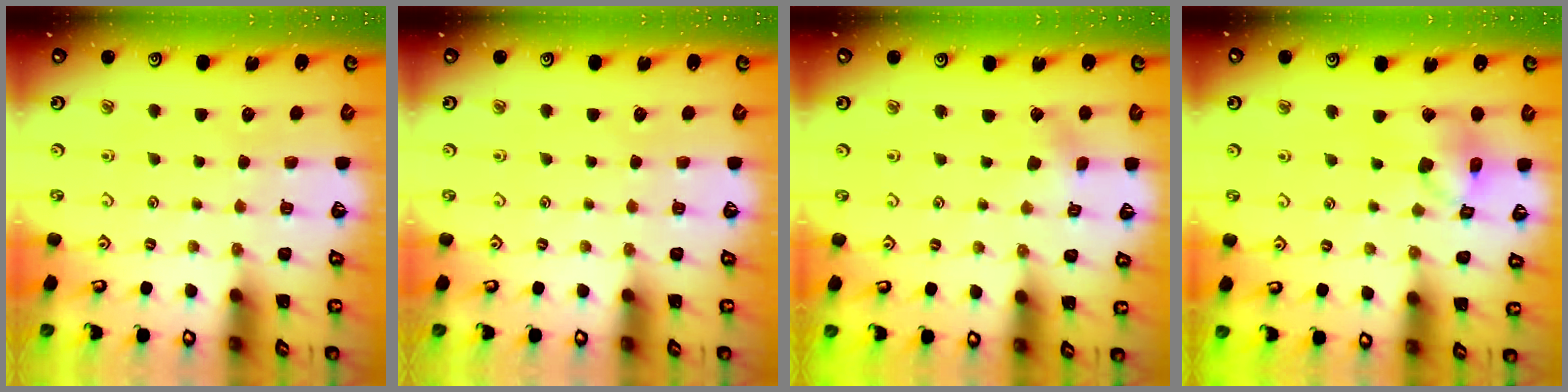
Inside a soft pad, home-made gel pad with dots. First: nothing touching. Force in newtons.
{"total": 0.0}
{"total": 1.9, "press": 1.9, "slide": 0.2}
{"total": 13.5, "press": 13.4, "slide": 1.9}